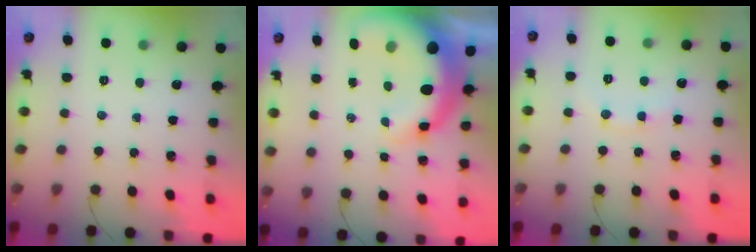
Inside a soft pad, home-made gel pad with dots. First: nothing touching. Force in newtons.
{"total": 14.2, "press": 13.8, "slide": 3.2}
{"total": 5.5, "press": 5.5, "slide": 0.8}